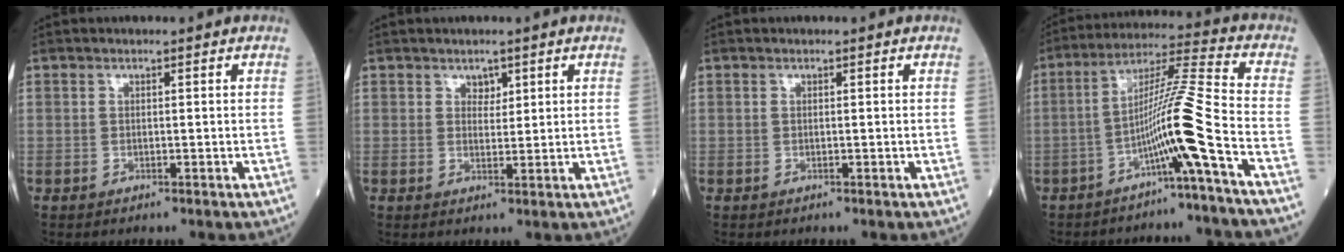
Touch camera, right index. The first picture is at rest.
{"total": 1.8, "force": [1.1, 1.1, 0.8], "torque": [-0.006, -0.002, 0.018]}
{"total": 0.0}
{"total": 10.3, "force": [-4.5, -2.3, 9.0], "torque": [-0.162, 0.011, -0.084]}